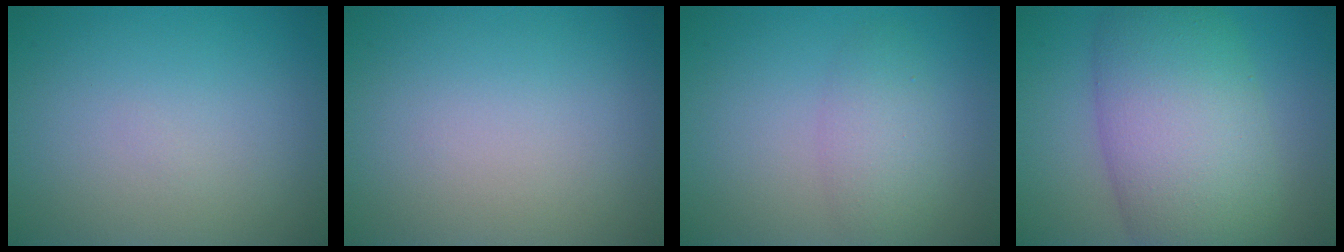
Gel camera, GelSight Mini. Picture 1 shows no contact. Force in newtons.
{"total": 0.0}
{"total": 2.7, "press": 2.7, "slide": 0.2}
{"total": 10.8, "press": 10.8, "slide": 0.2}